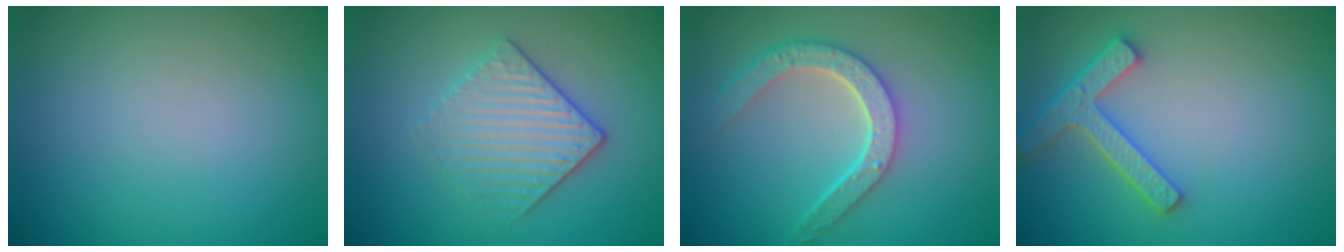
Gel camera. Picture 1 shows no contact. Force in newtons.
{"total": 3.7, "press": 3.3, "slide": 1.7}
{"total": 4.4, "press": 3.5, "slide": 2.7}
{"total": 3.9, "press": 3.6, "slide": 1.5}